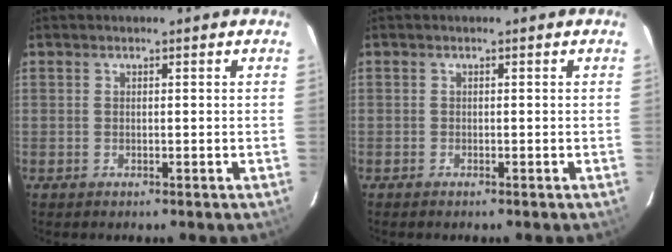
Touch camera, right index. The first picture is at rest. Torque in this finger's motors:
{"motor_torque": [-0.32, -0.07, -0.79, -0.18]}